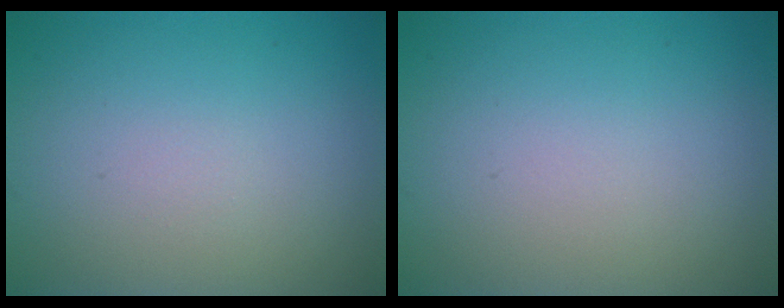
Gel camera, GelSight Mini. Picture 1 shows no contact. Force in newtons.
{"total": 0.0}